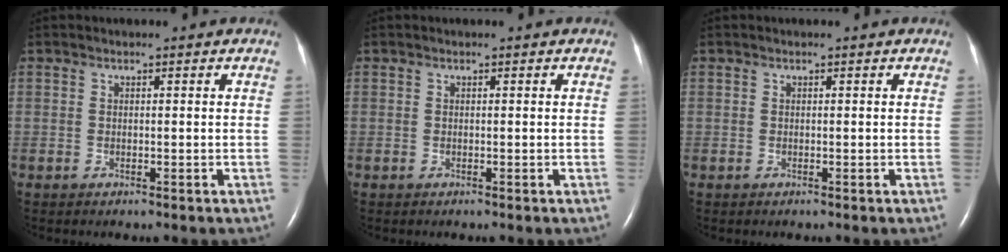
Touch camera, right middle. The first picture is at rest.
{"total": 0.0}
{"total": 0.0}